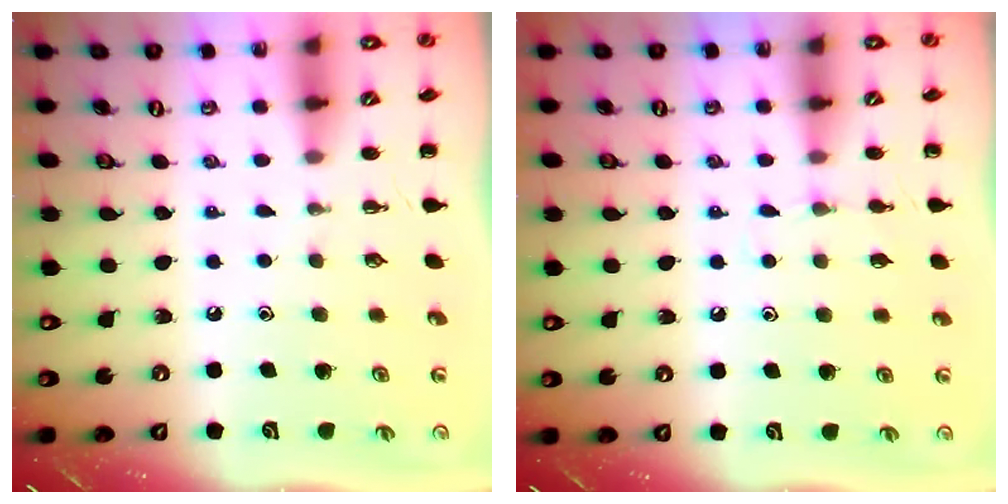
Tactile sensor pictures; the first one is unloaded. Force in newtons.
{"total": 4.0, "press": 3.8, "slide": 1.4}